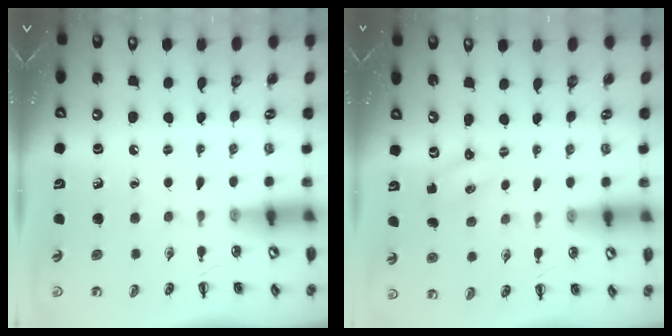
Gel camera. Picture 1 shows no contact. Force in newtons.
{"total": 1.2, "press": 1.2, "slide": 0.4}